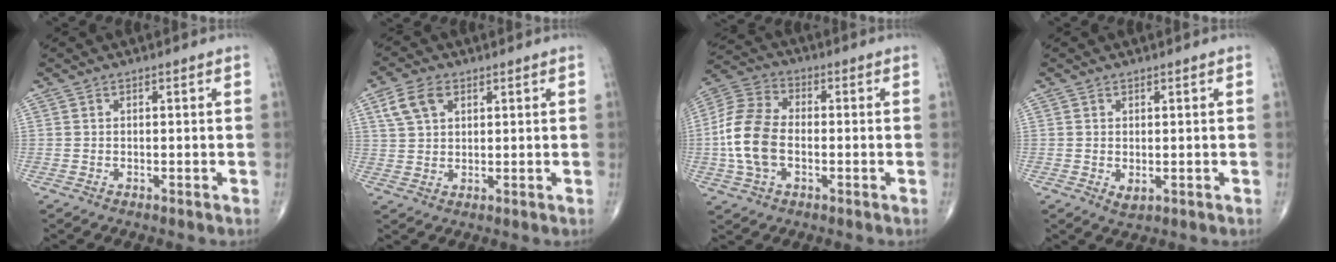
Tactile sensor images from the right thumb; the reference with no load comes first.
{"total": 6.1, "force": [2.7, 3.9, 3.8], "torque": [-0.069, 0.002, 0.055]}
{"total": 12.5, "force": [-1.5, 7.9, 9.6], "torque": [-0.202, 0.023, -0.036]}
{"total": 1.6, "force": [0.0, 1.0, 1.3], "torque": [-0.022, -0.004, 0.005]}